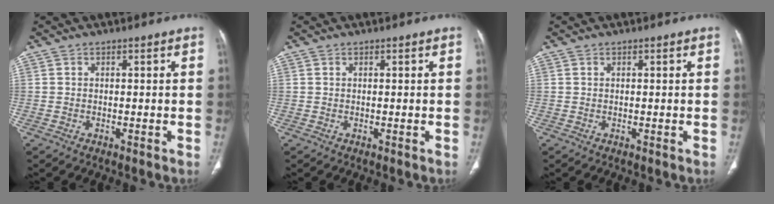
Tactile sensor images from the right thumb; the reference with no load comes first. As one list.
[{"total": 0.0}, {"total": 0.0}]